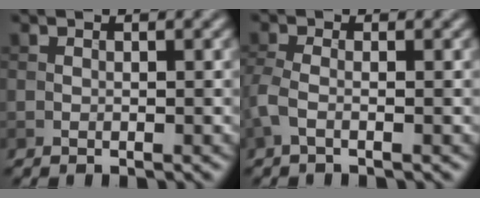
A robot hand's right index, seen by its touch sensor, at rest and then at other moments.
{"total": 2.0, "force": [-0.8, 0.6, 1.7], "torque": [-0.046, -0.002, -0.026]}